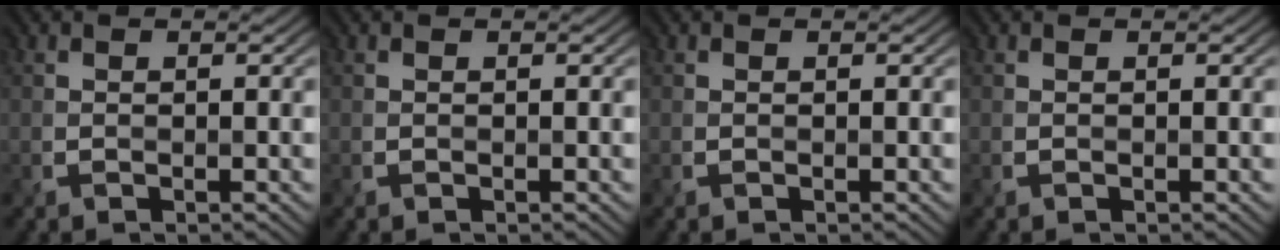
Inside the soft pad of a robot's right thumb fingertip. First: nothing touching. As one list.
[{"total": 0.0}, {"total": 0.0}, {"total": 0.0}]